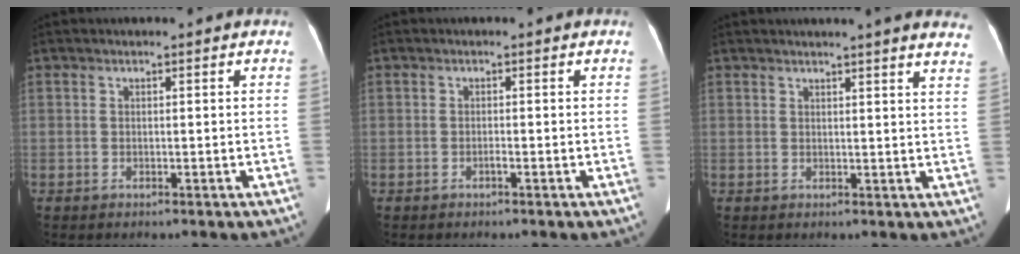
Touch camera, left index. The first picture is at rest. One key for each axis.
{"total": 0.6, "fx": -0.4, "fy": 0.0, "fz": 0.4, "tx": -0.008, "ty": 0.000, "tz": -0.005}
{"total": 12.3, "fx": 11.3, "fy": 0.2, "fz": 4.9, "tx": -0.053, "ty": -0.026, "tz": 0.111}